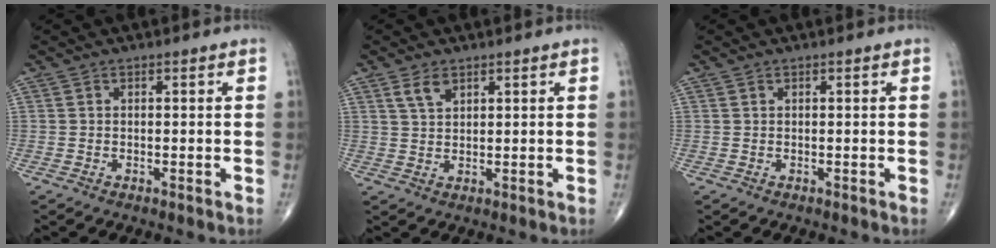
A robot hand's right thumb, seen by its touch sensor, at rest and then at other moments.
{"total": 3.4, "force": [2.1, 1.8, 2.1], "torque": [-0.034, -0.008, 0.044]}
{"total": 0.0}